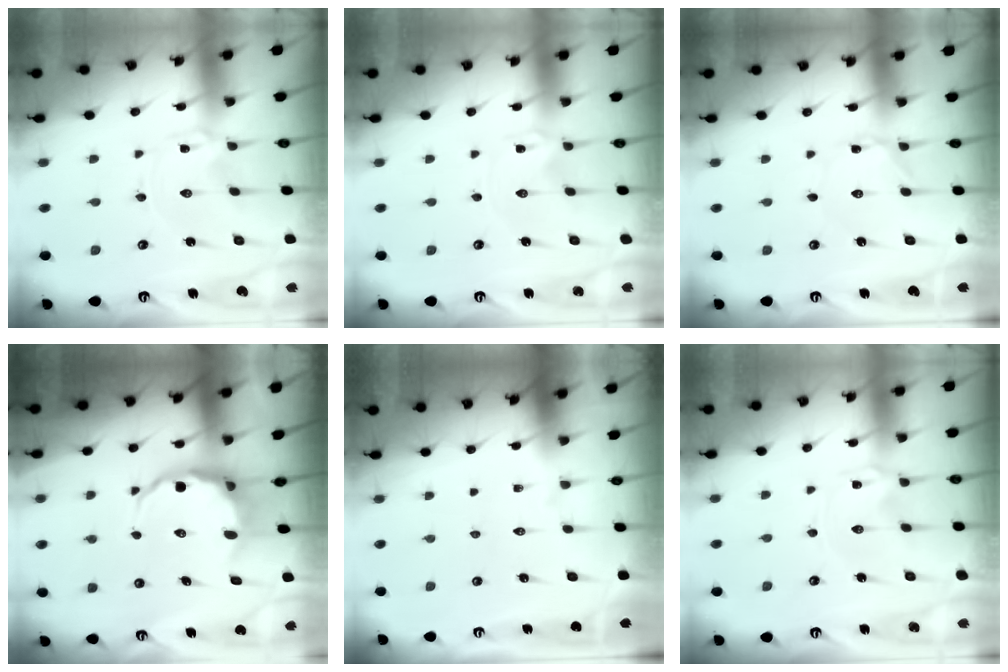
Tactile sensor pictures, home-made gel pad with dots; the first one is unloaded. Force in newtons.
{"total": 0.0}
{"total": 1.1, "press": 1.1, "slide": 0.1}
{"total": 7.8, "press": 7.6, "slide": 1.8}
{"total": 0.0}
{"total": 0.0}